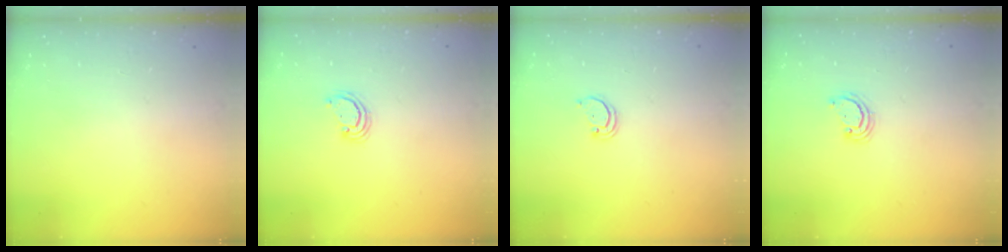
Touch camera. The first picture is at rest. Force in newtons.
{"total": 2.3, "press": 2.3, "slide": 0.3}
{"total": 1.6, "press": 1.6, "slide": 0.1}
{"total": 2.6, "press": 2.6, "slide": 0.3}